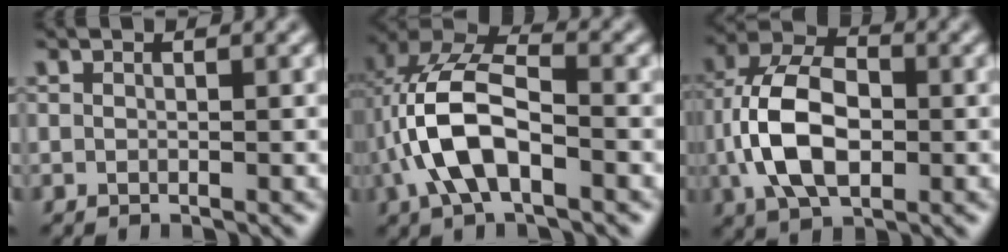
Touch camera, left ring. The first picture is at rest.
{"total": 8.4, "force": [-2.2, 3.8, 7.1], "torque": [-0.156, 0.018, -0.044]}
{"total": 8.6, "force": [-0.8, 5.3, 6.8], "torque": [-0.142, 0.010, -0.023]}